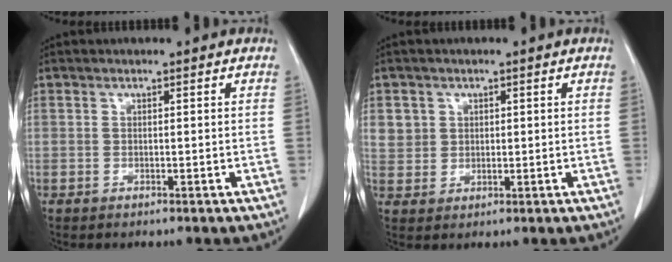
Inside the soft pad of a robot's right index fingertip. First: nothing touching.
{"total": 4.0, "force": [1.5, 3.7, 0.6], "torque": [-0.004, 0.001, 0.033]}